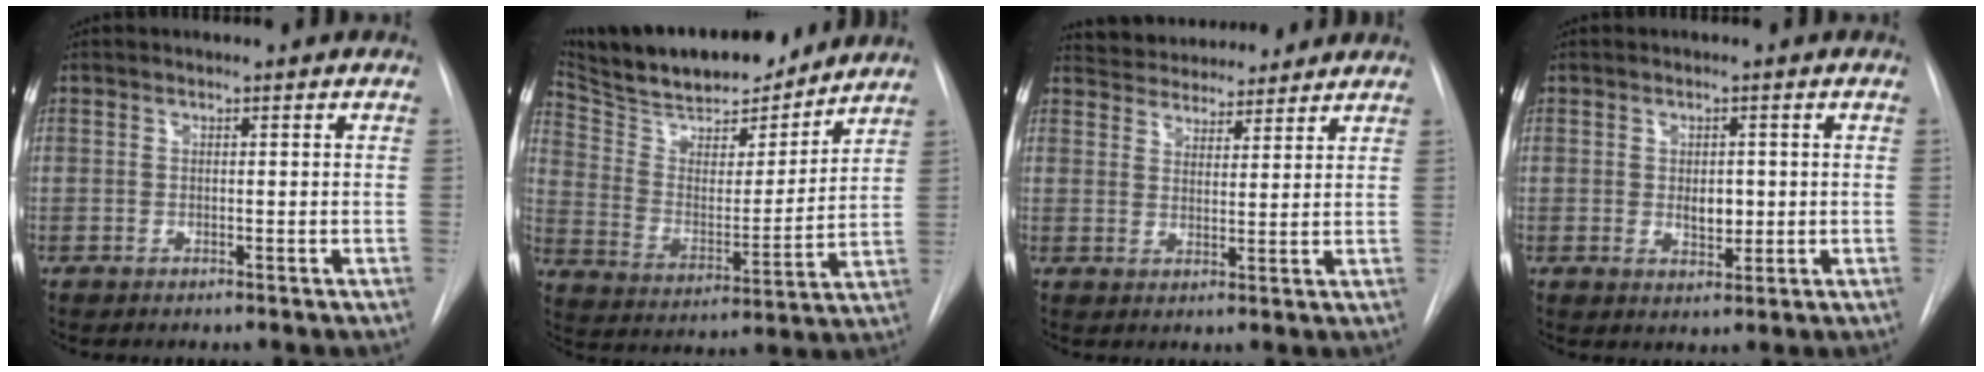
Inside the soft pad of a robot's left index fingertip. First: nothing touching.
{"total": 19.7, "force": [17.5, 4.7, 7.9], "torque": [-0.136, -0.004, 0.279]}
{"total": 10.5, "force": [9.7, 3.1, 2.3], "torque": [-0.028, 0.017, 0.145]}
{"total": 2.8, "force": [-0.6, 1.7, 2.2], "torque": [-0.032, -0.010, -0.003]}